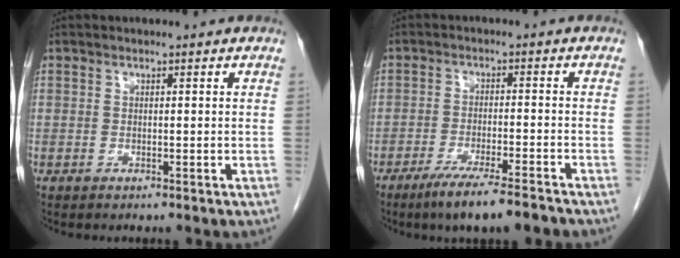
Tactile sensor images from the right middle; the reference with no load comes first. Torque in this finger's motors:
{"motor_torque": [1.00, -1.11, 0.45, 0.10]}